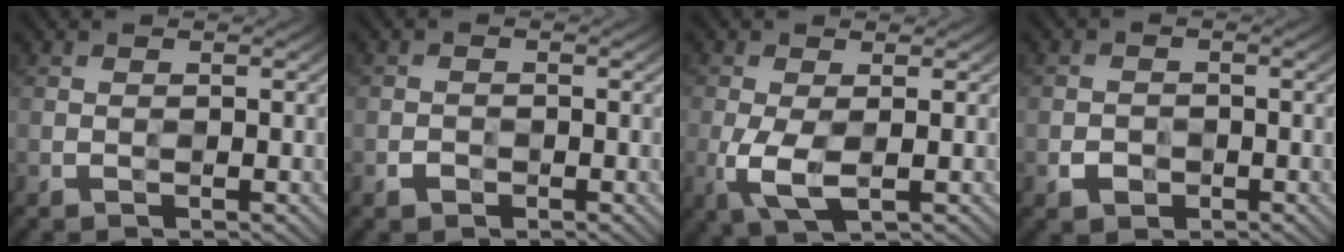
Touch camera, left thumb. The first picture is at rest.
{"total": 1.1, "force": [-1.0, 0.4, -0.1], "torque": [0.002, -0.003, -0.019]}
{"total": 4.2, "force": [-1.1, 1.6, 3.7], "torque": [-0.099, -0.005, -0.021]}
{"total": 1.4, "force": [-1.1, 0.9, -0.1], "torque": [0.001, -0.003, -0.023]}